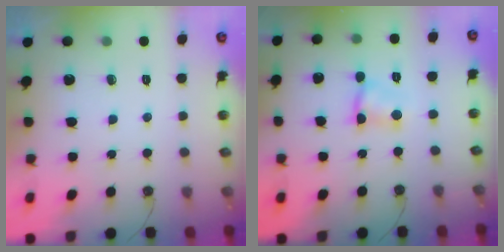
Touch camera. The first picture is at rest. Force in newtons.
{"total": 2.9, "press": 2.9, "slide": 0.2}